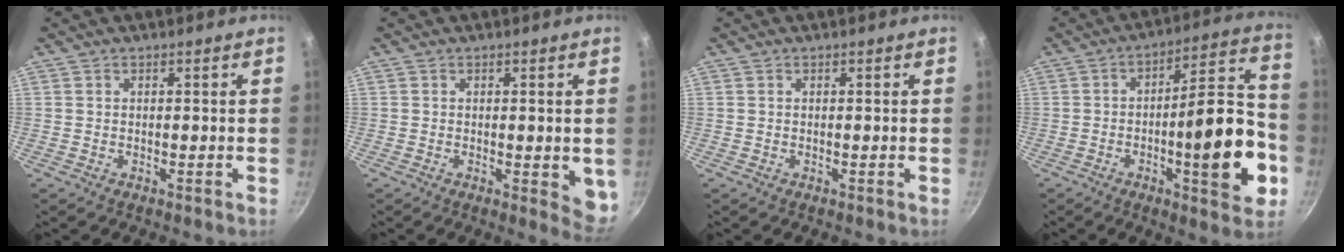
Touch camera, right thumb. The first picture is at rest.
{"total": 5.3, "force": [-0.3, 2.1, 4.8], "torque": [-0.054, -0.014, -0.003]}
{"total": 0.0}
{"total": 20.0, "force": [-5.3, 6.2, 18.3], "torque": [-0.229, 0.039, -0.082]}